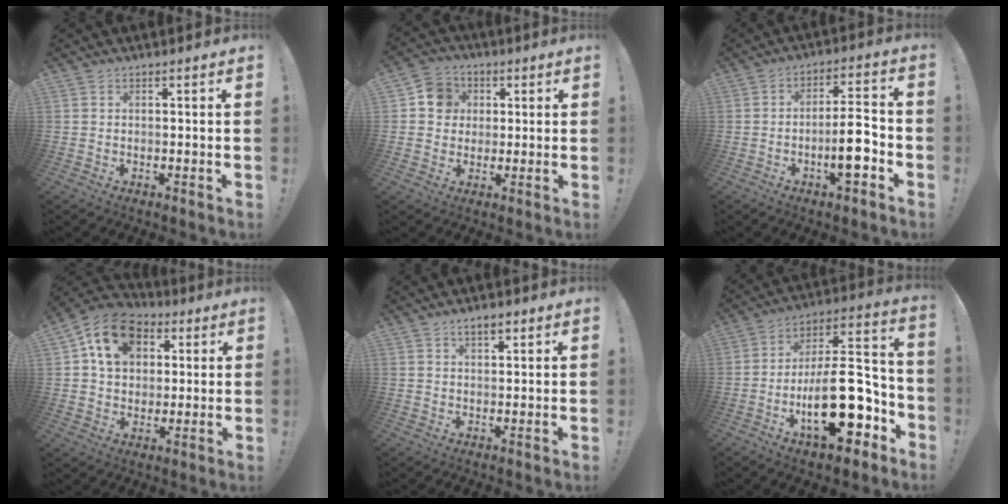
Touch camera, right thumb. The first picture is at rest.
{"total": 8.8, "force": [1.6, 8.2, 2.7], "torque": [-0.035, 0.005, 0.035]}
{"total": 10.6, "force": [-4.0, 3.1, 9.3], "torque": [-0.149, 0.015, -0.071]}
{"total": 15.0, "force": [5.5, 11.4, 8.0], "torque": [-0.118, -0.010, 0.107]}
{"total": 3.7, "force": [2.3, 1.5, 2.4], "torque": [-0.042, -0.004, 0.039]}
{"total": 25.3, "force": [-9.0, 11.3, 20.8], "torque": [-0.334, 0.063, -0.135]}